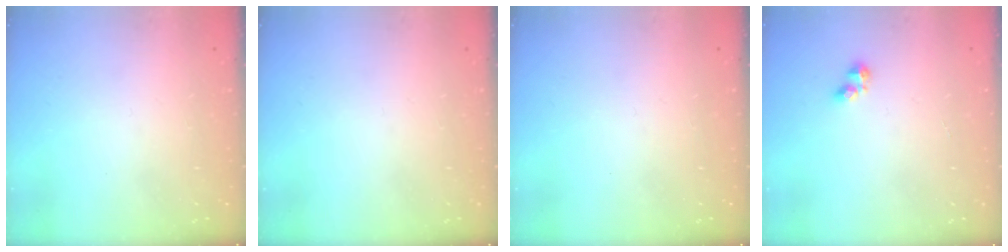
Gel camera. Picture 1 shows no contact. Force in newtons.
{"total": 0.0}
{"total": 0.0}
{"total": 2.6, "press": 2.5, "slide": 0.5}